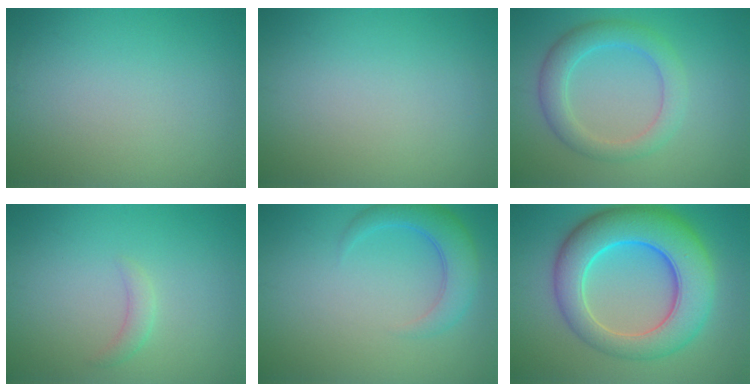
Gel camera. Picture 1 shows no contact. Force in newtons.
{"total": 0.0}
{"total": 3.9, "press": 3.9, "slide": 0.1}
{"total": 1.2, "press": 1.2, "slide": 0.1}
{"total": 3.8, "press": 3.8, "slide": 0.3}
{"total": 10.4, "press": 10.4, "slide": 0.1}